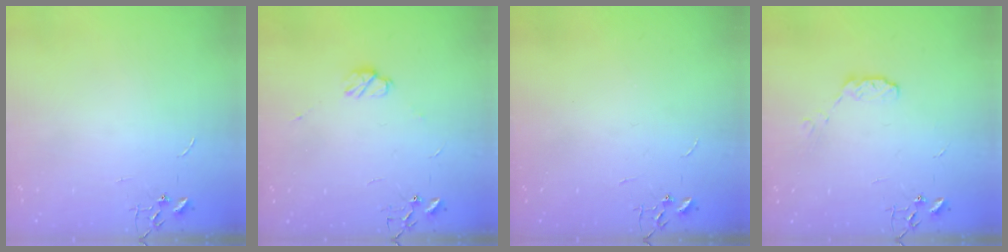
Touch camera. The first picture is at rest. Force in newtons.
{"total": 6.1, "press": 6.0, "slide": 1.1}
{"total": 0.0}
{"total": 5.8, "press": 5.8, "slide": 0.1}